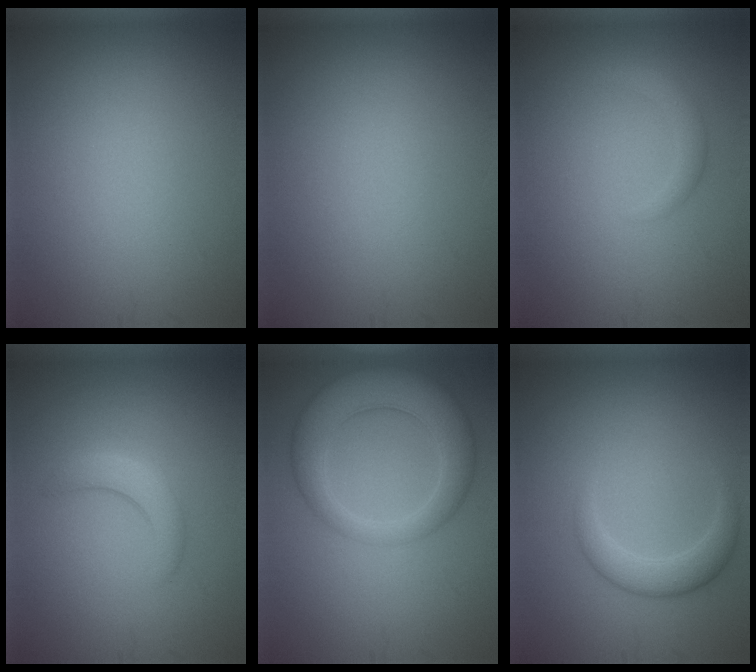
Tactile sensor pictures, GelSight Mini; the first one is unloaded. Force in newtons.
{"total": 0.0}
{"total": 1.6, "press": 1.6, "slide": 0.0}
{"total": 2.4, "press": 2.4, "slide": 0.3}
{"total": 6.4, "press": 6.4, "slide": 0.3}
{"total": 2.5, "press": 2.5, "slide": 0.1}